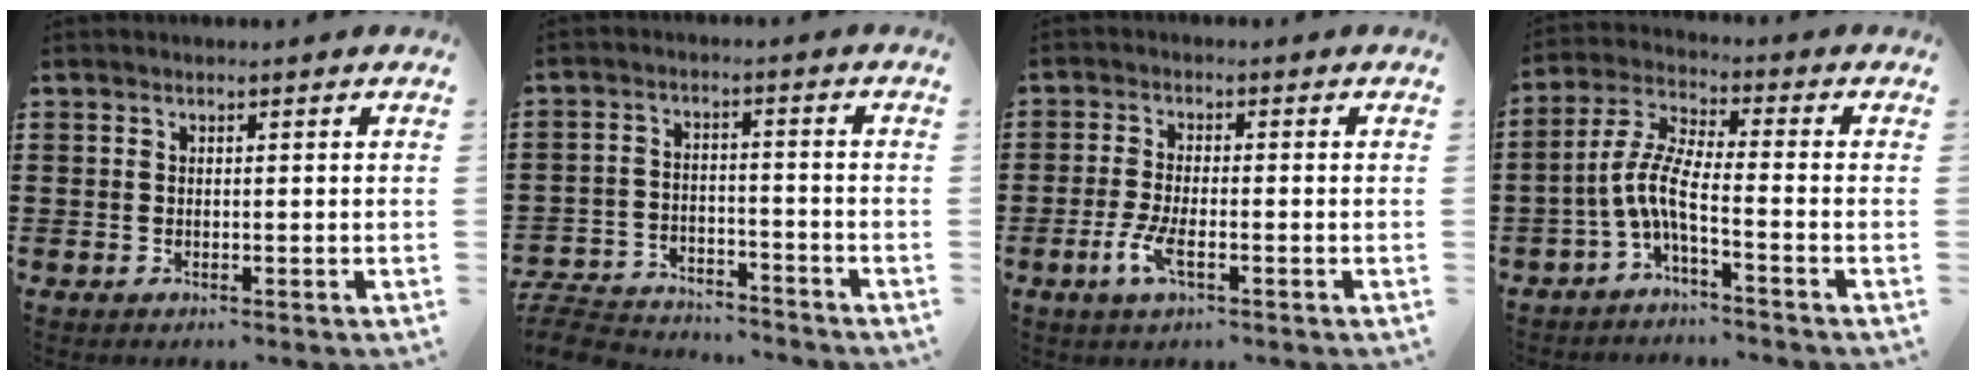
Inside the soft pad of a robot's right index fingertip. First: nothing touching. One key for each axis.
{"total": 5.9, "fx": -5.7, "fy": 0.9, "fz": 0.8, "tx": -0.030, "ty": 0.004, "tz": -0.119}
{"total": 4.4, "fx": -1.9, "fy": 1.2, "fz": 3.8, "tx": -0.090, "ty": -0.011, "tz": -0.040}
{"total": 6.3, "fx": -2.6, "fy": 1.5, "fz": 5.5, "tx": -0.143, "ty": -0.013, "tz": -0.060}